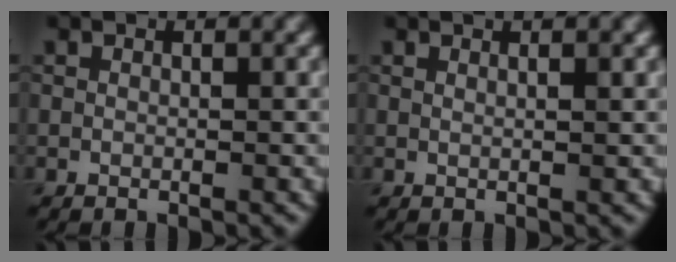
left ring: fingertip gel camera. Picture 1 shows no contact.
{"total": 2.4, "force": [1.2, 1.0, 1.8], "torque": [-0.001, 0.005, -0.008]}